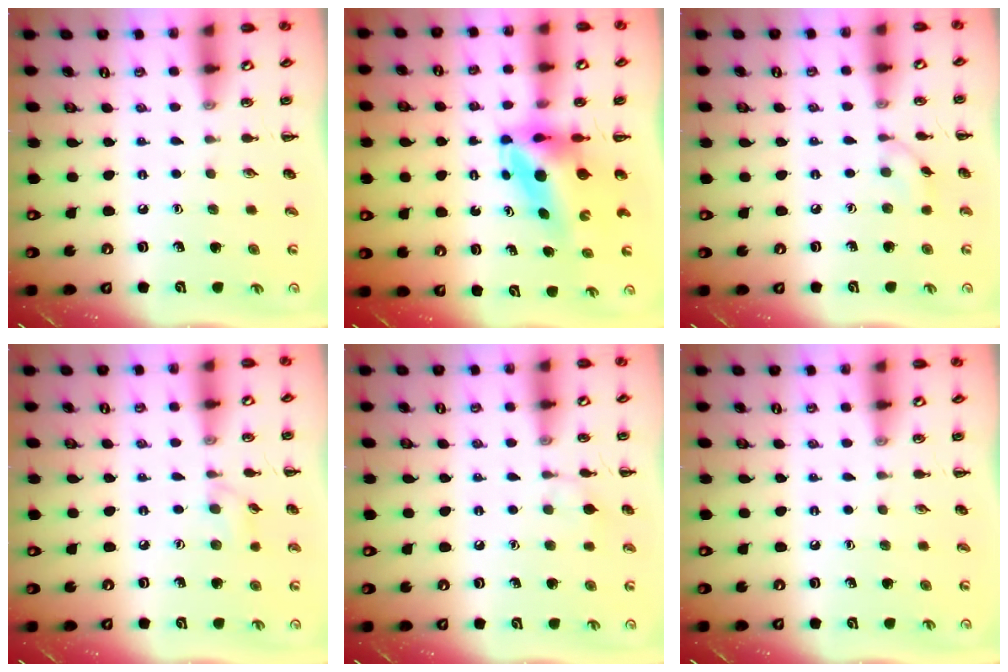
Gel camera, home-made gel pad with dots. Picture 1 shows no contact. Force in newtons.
{"total": 6.3, "press": 6.0, "slide": 1.8}
{"total": 5.2, "press": 5.1, "slide": 0.9}
{"total": 6.1, "press": 5.7, "slide": 2.3}
{"total": 6.1, "press": 5.8, "slide": 1.9}
{"total": 0.0}